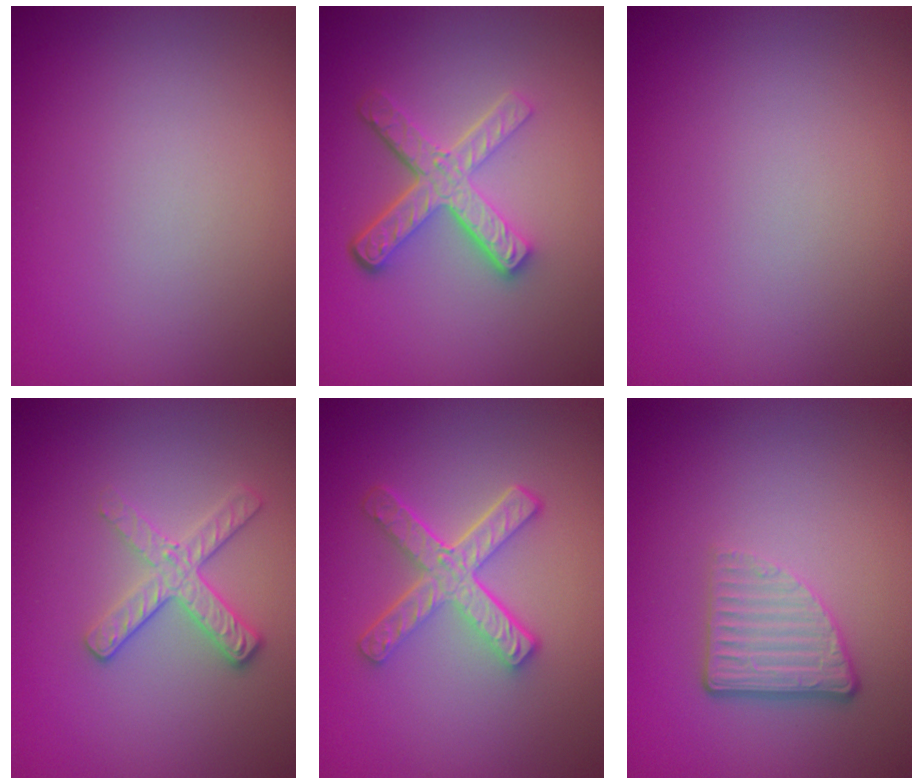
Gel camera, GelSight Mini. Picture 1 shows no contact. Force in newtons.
{"total": 5.0, "press": 3.6, "slide": 3.5}
{"total": 0.0}
{"total": 2.6, "press": 2.4, "slide": 0.9}
{"total": 5.0, "press": 3.6, "slide": 3.5}
{"total": 3.0, "press": 2.1, "slide": 2.1}